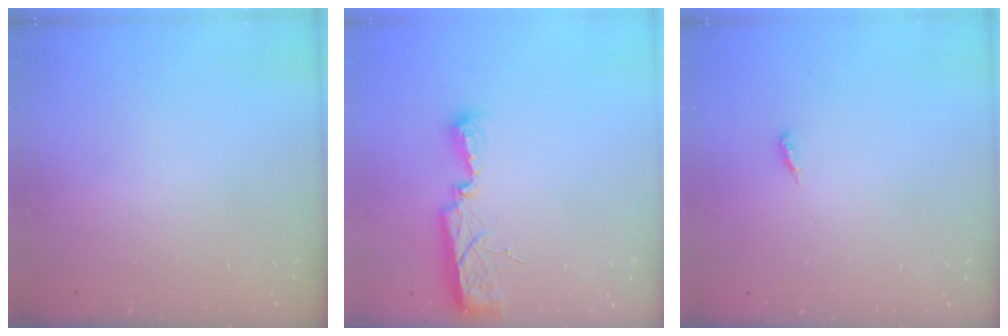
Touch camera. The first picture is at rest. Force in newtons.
{"total": 7.5, "press": 7.5, "slide": 0.8}
{"total": 3.0, "press": 3.0, "slide": 0.2}